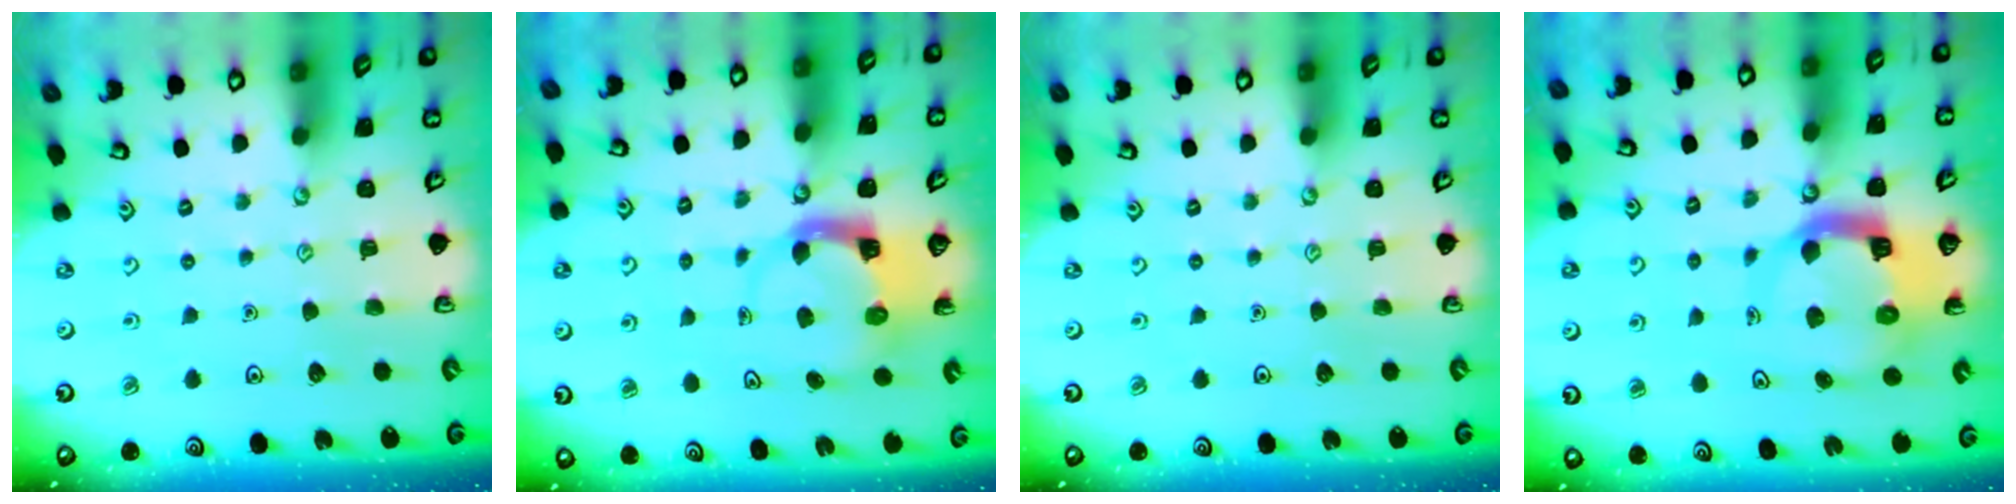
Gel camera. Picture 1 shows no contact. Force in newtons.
{"total": 3.9, "press": 3.9, "slide": 0.6}
{"total": 0.0}
{"total": 8.9, "press": 8.8, "slide": 1.3}